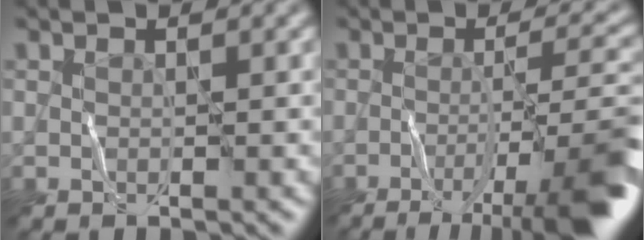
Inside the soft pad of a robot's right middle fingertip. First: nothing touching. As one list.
[{"total": 10.3, "force": [-4.3, 2.0, 9.2], "torque": [-0.121, 0.001, -0.050]}]